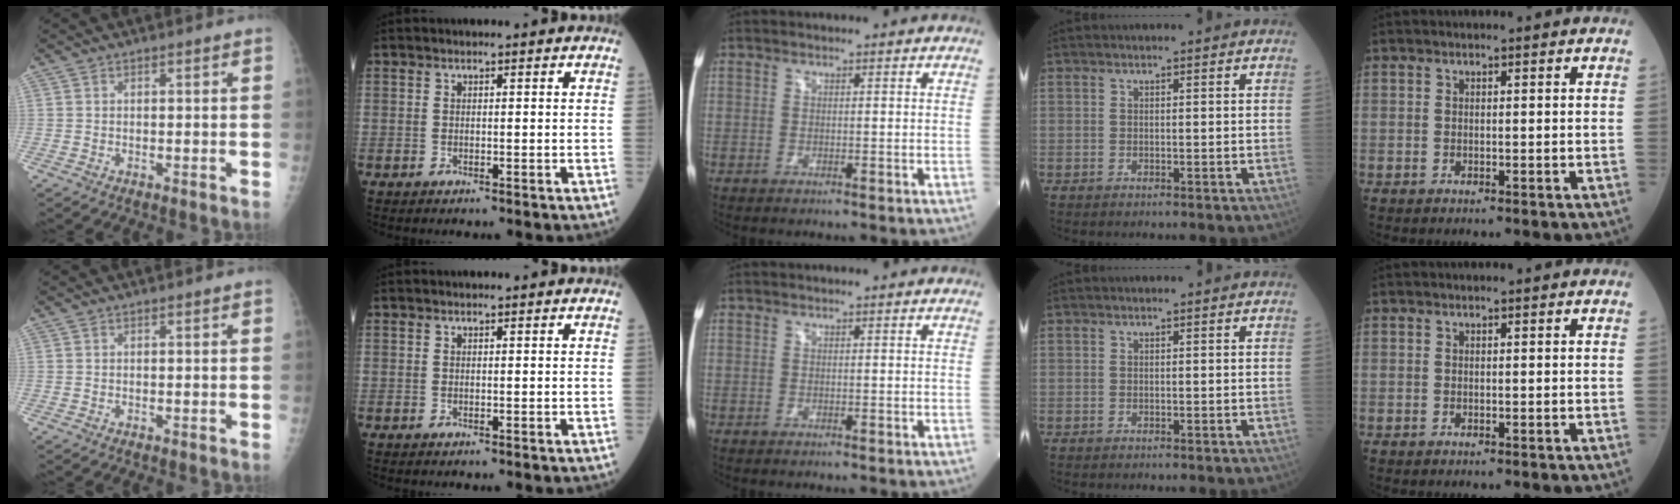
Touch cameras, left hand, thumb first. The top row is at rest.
{}